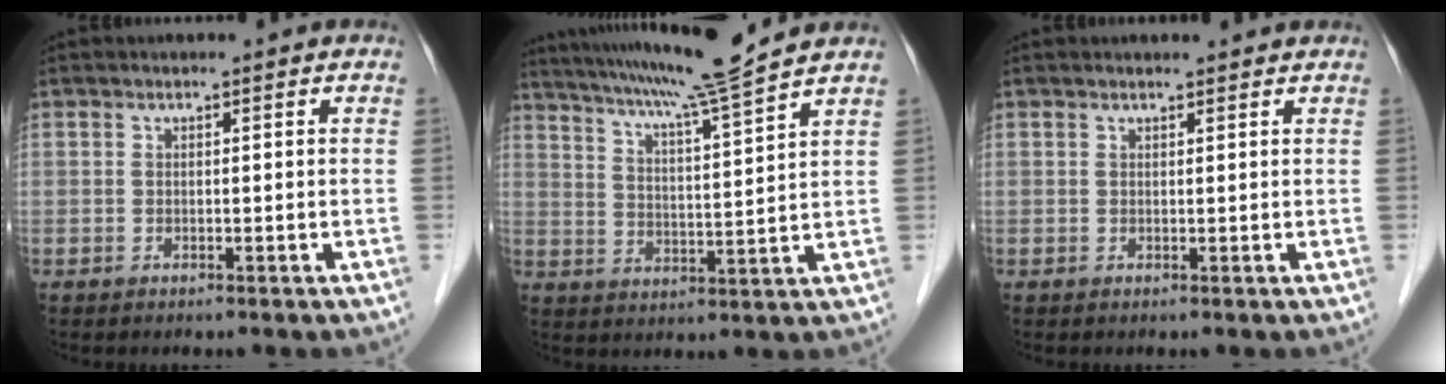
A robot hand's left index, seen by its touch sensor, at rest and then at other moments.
{"total": 13.3, "force": [11.5, -2.2, 6.4], "torque": [-0.117, -0.008, 0.177]}
{"total": 2.6, "force": [2.5, 0.2, 0.6], "torque": [-0.010, 0.011, 0.028]}